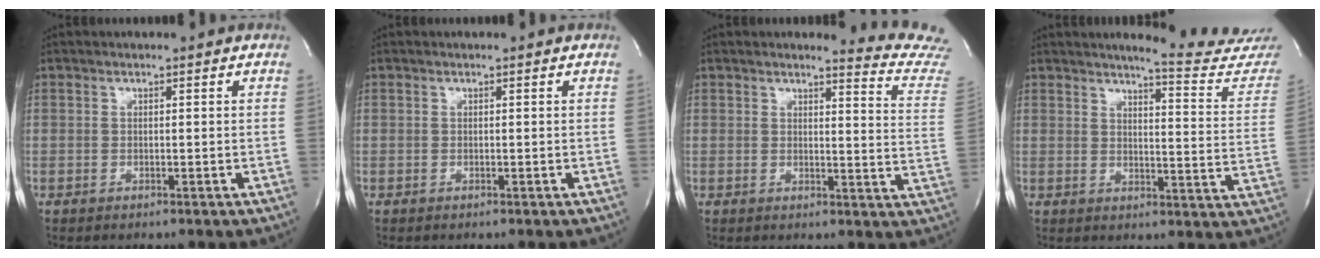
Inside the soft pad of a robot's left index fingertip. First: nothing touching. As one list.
[{"total": 0.0}, {"total": 10.3, "force": [10.2, -1.6, 0.5], "torque": [-0.005, -0.128, 0.086]}, {"total": 15.8, "force": [15.3, -0.1, 3.9], "torque": [-0.043, -0.118, 0.159]}]